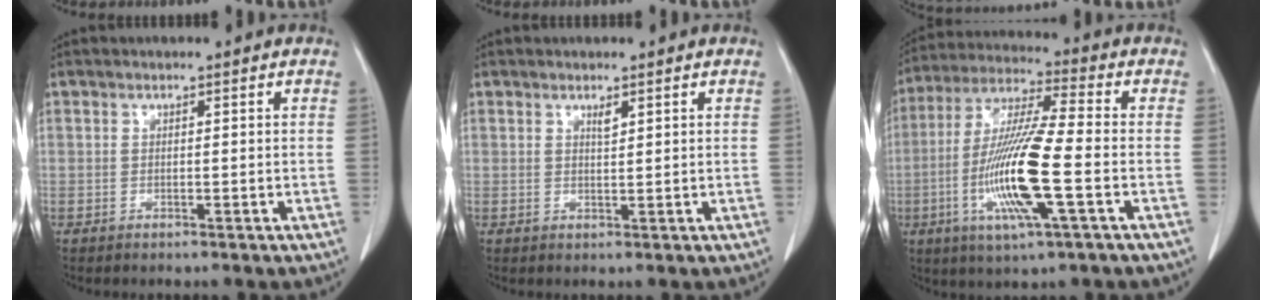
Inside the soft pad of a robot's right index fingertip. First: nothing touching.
{"total": 1.0, "force": [0.7, 0.2, 0.7], "torque": [-0.016, -0.006, 0.013]}
{"total": 14.9, "force": [-3.7, 0.7, 14.4], "torque": [-0.294, -0.014, -0.074]}